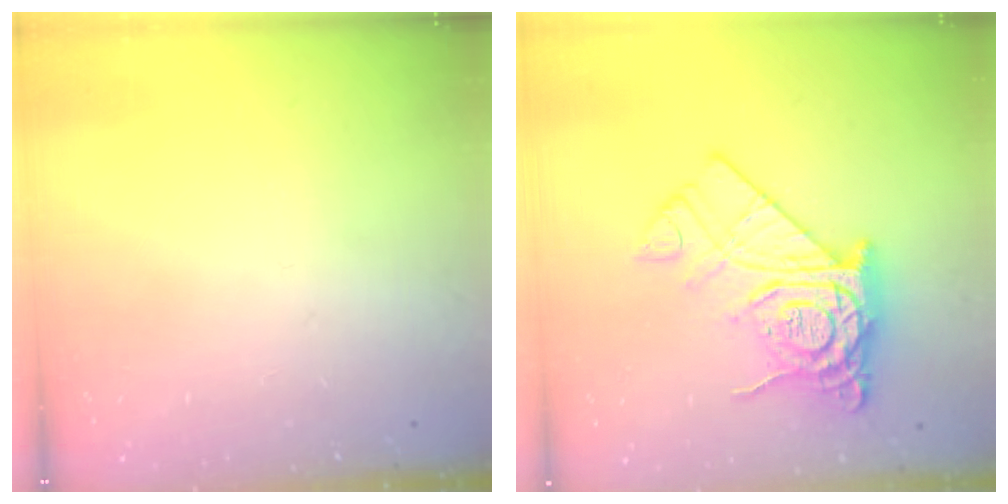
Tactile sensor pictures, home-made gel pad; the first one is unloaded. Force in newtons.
{"total": 18.3, "press": 18.2, "slide": 1.7}